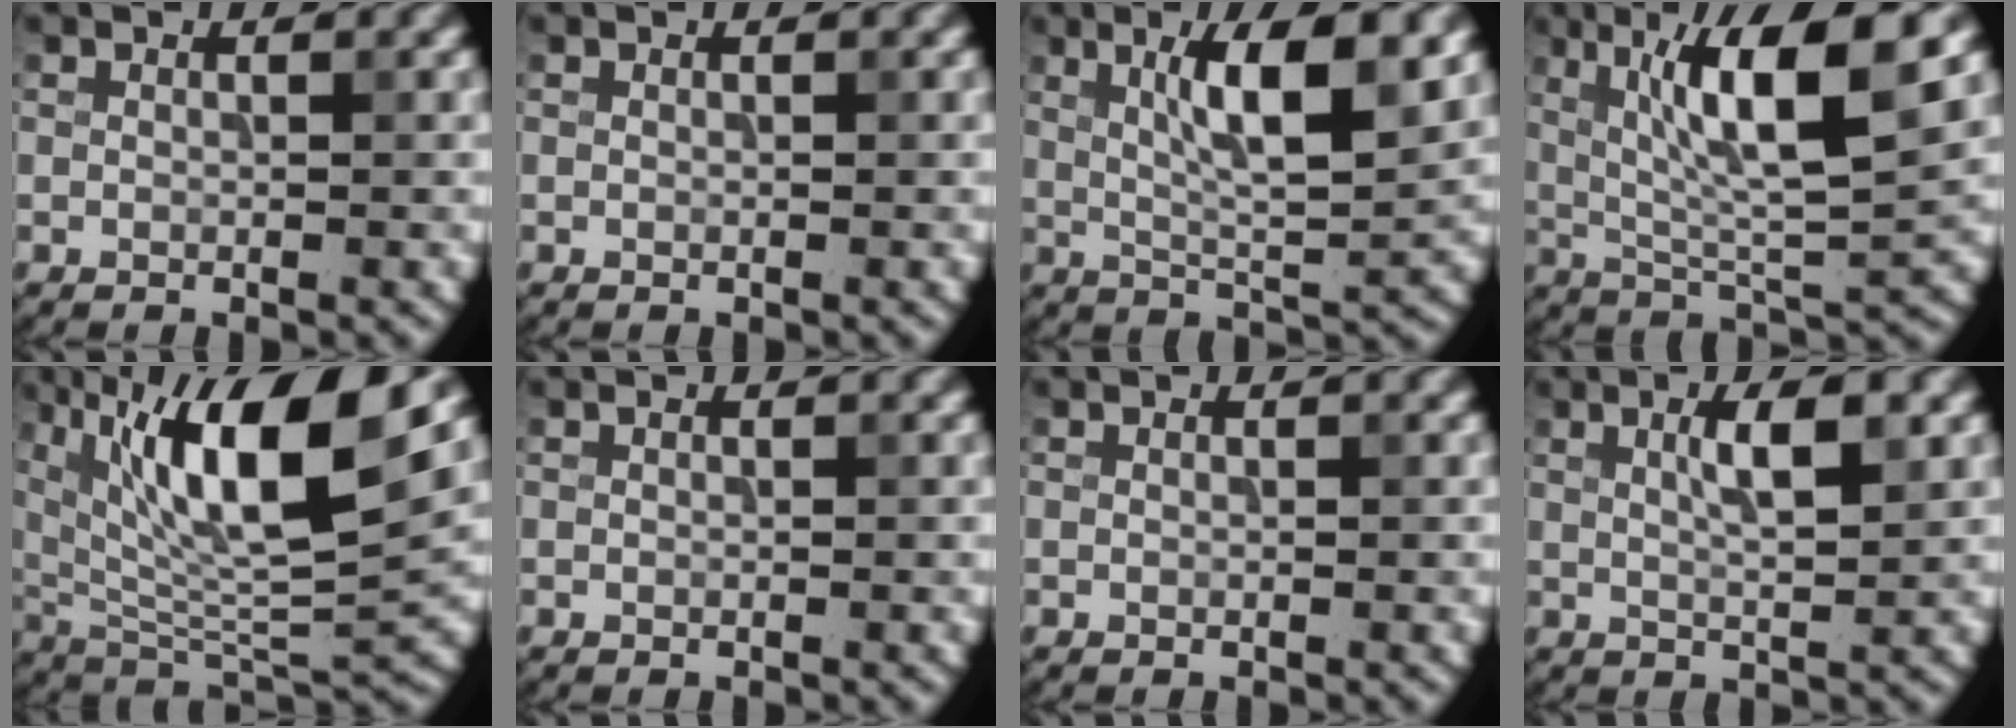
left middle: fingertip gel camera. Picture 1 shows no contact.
{"total": 0.0}
{"total": 6.9, "force": [2.3, 1.3, 6.4], "torque": [-0.102, 0.000, 0.048]}
{"total": 9.2, "force": [3.1, 1.7, 8.5], "torque": [-0.140, 0.000, 0.065]}
{"total": 12.0, "force": [5.2, 3.5, 10.2], "torque": [-0.185, -0.001, 0.106]}
{"total": 0.0}
{"total": 0.0}
{"total": 3.2, "force": [1.0, 0.6, 3.0], "torque": [-0.046, 0.005, 0.023]}